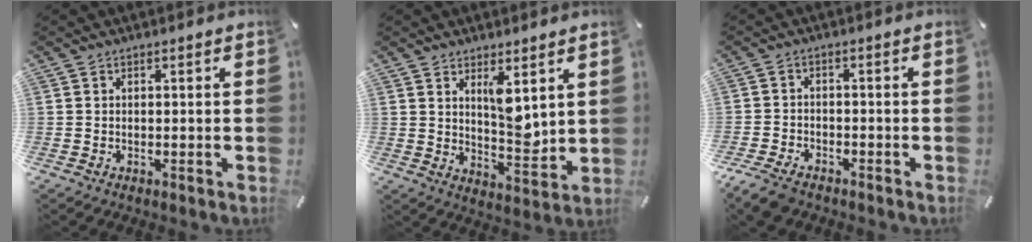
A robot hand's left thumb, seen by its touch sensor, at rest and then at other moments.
{"total": 8.2, "force": [4.6, 3.8, 5.7], "torque": [-0.076, -0.038, 0.077]}
{"total": 4.7, "force": [-3.7, 2.3, 1.9], "torque": [-0.055, 0.012, -0.076]}